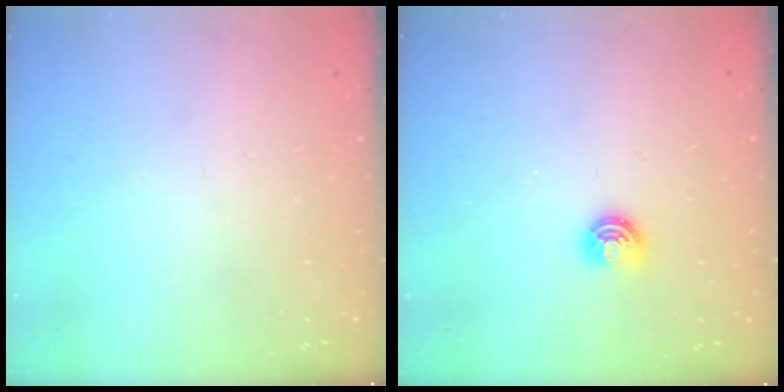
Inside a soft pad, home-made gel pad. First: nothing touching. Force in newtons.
{"total": 5.7, "press": 5.7, "slide": 0.7}